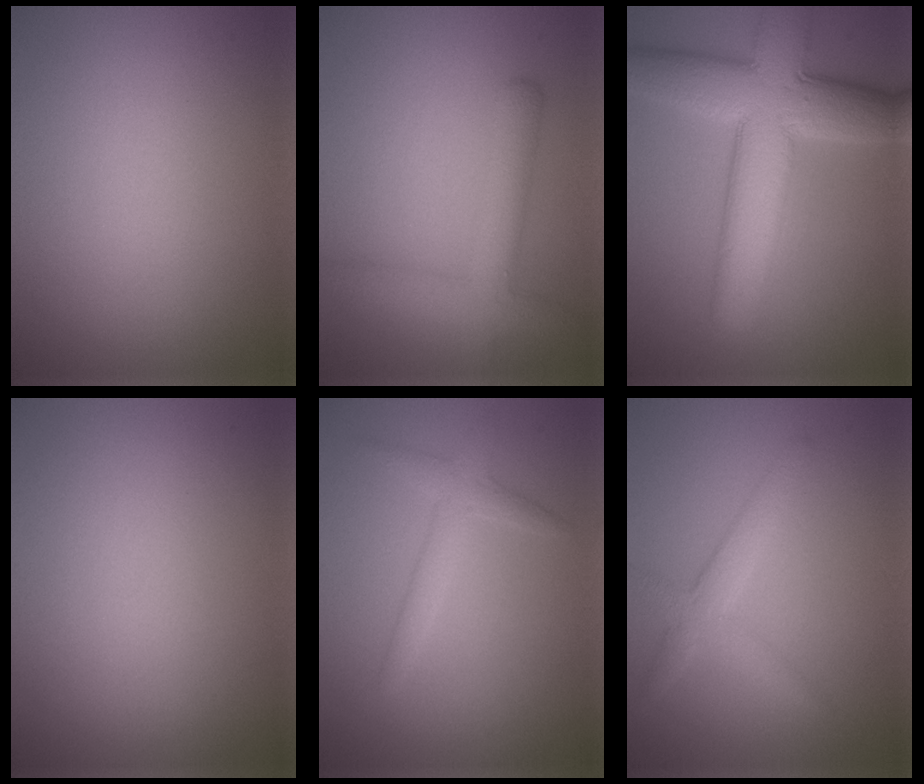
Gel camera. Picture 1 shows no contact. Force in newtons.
{"total": 4.2, "press": 4.2, "slide": 0.1}
{"total": 10.5, "press": 10.4, "slide": 0.4}
{"total": 0.0}
{"total": 2.2, "press": 2.2, "slide": 0.1}
{"total": 2.8, "press": 2.8, "slide": 0.2}